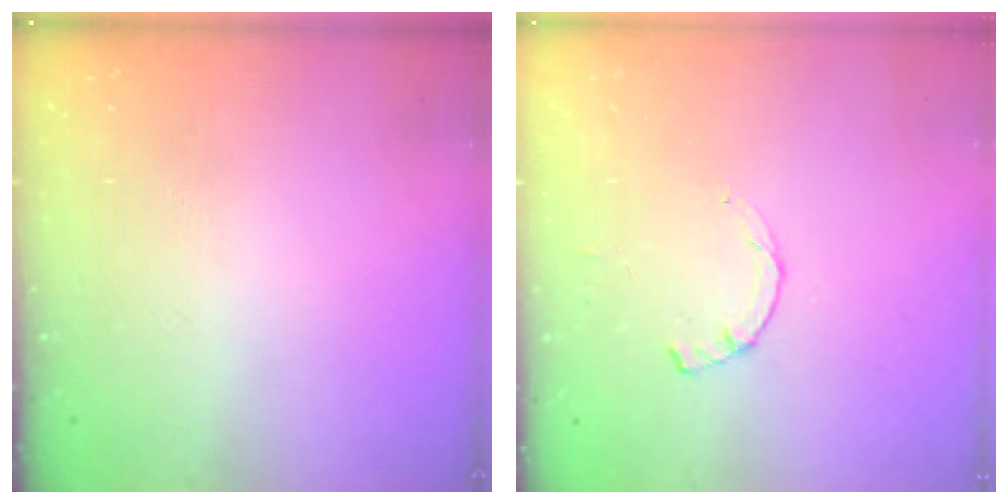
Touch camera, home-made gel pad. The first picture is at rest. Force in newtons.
{"total": 1.2, "press": 1.2, "slide": 0.3}